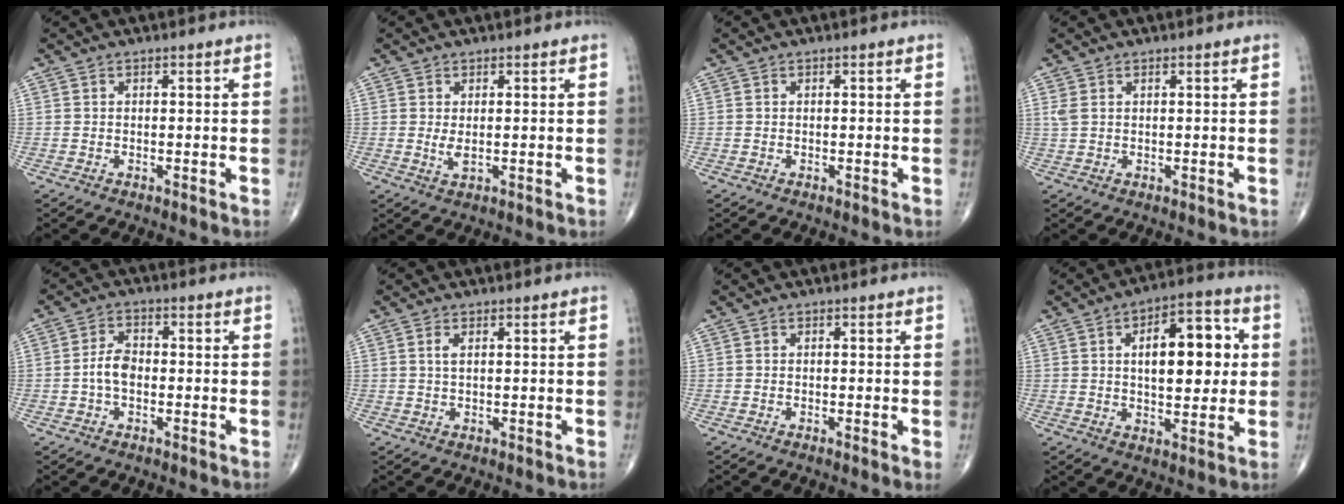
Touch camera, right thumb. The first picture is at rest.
{"total": 1.9, "force": [0.2, 0.6, 1.8], "torque": [-0.036, -0.007, 0.009]}
{"total": 0.0}
{"total": 1.7, "force": [0.7, 0.8, 1.2], "torque": [-0.035, 0.011, 0.025]}
{"total": 4.5, "force": [-0.8, 2.8, 3.4], "torque": [-0.062, 0.017, -0.021]}
{"total": 1.5, "force": [0.5, 0.5, 1.3], "torque": [-0.030, 0.003, 0.013]}
{"total": 0.9, "force": [-0.2, 0.0, 0.9], "torque": [-0.017, -0.003, -0.004]}
{"total": 14.3, "force": [2.4, 7.0, 12.2], "torque": [-0.144, 0.010, 0.033]}